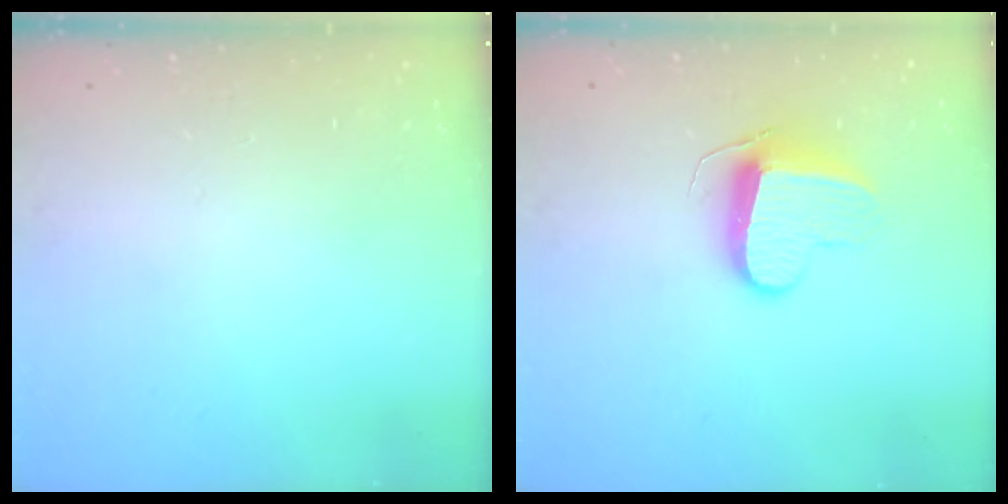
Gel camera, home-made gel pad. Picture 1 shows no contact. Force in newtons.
{"total": 9.5, "press": 9.5, "slide": 0.4}